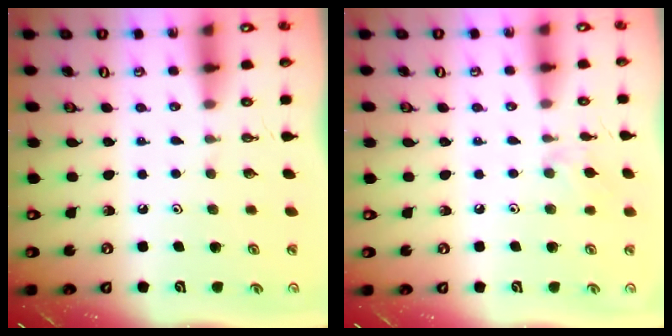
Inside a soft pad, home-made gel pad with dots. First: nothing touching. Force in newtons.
{"total": 8.0, "press": 7.9, "slide": 0.9}